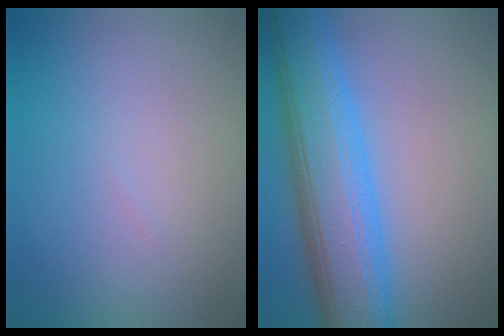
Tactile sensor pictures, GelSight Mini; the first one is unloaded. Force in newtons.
{"total": 9.6, "press": 9.6, "slide": 0.3}